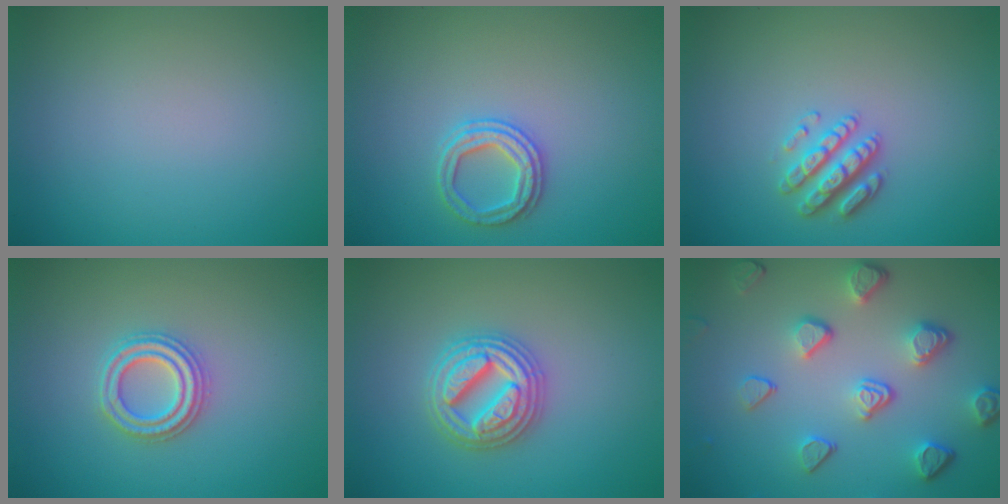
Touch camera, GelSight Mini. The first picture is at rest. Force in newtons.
{"total": 2.4, "press": 2.4, "slide": 0.4}
{"total": 2.8, "press": 2.7, "slide": 0.8}
{"total": 2.7, "press": 2.7, "slide": 0.5}
{"total": 4.9, "press": 4.9, "slide": 0.6}
{"total": 5.0, "press": 3.8, "slide": 3.3}